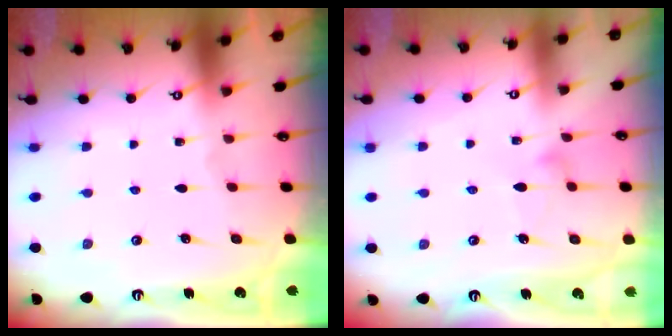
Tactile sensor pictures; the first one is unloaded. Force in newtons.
{"total": 5.8, "press": 5.8, "slide": 0.3}